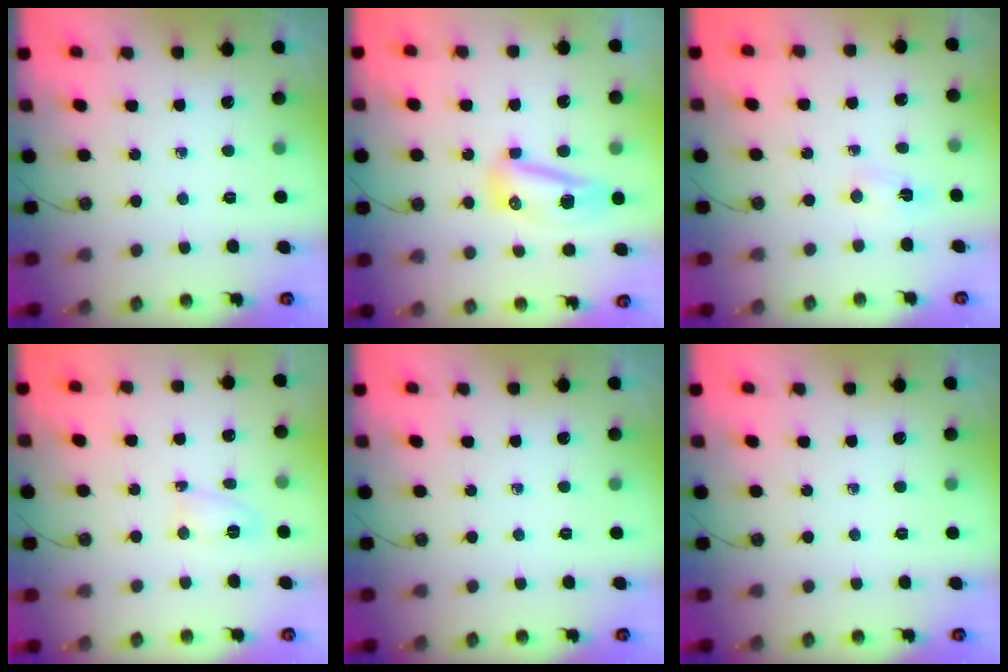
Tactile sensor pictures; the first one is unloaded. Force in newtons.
{"total": 25.5, "press": 13.7, "slide": 21.5}
{"total": 2.1, "press": 1.8, "slide": 1.0}
{"total": 12.9, "press": 5.0, "slide": 11.9}
{"total": 0.0}
{"total": 0.0}